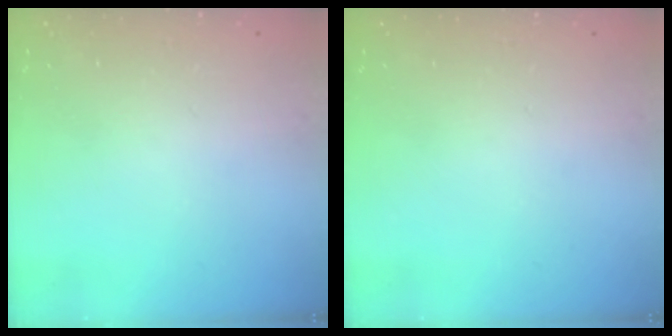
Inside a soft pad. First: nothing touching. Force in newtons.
{"total": 0.0}